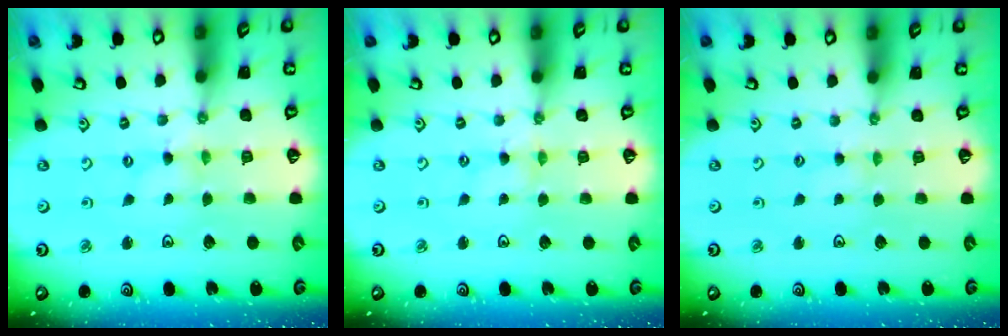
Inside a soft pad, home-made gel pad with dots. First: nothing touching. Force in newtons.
{"total": 0.8, "press": 0.8, "slide": 0.2}
{"total": 2.0, "press": 1.9, "slide": 0.4}